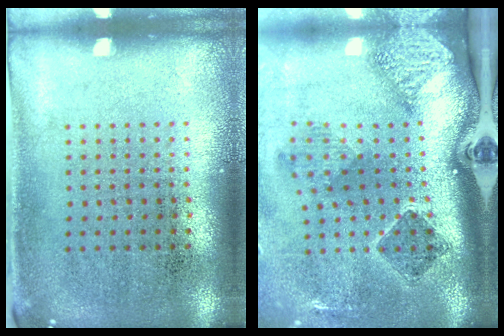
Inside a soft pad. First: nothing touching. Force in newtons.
{"total": 2.8, "press": 1.9, "slide": 2.1}